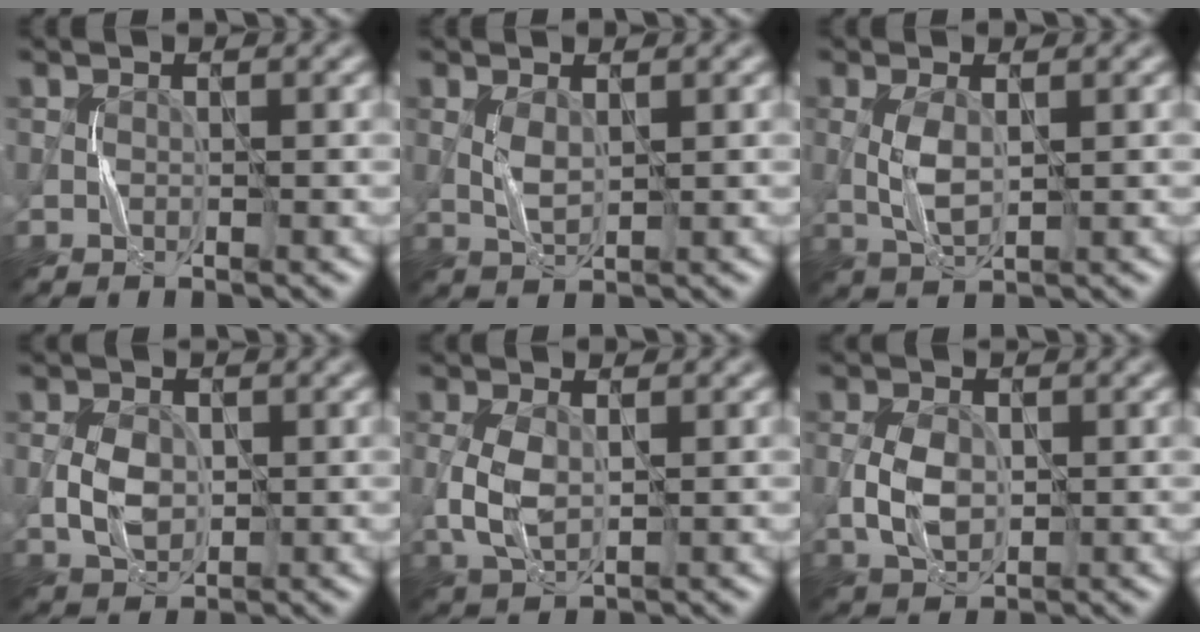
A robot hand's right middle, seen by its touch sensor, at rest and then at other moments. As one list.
[{"total": 1.6, "force": [0.6, 0.7, 1.3], "torque": [-0.031, 0.000, 0.016]}, {"total": 2.6, "force": [0.3, 1.1, 2.3], "torque": [-0.054, 0.000, 0.011]}, {"total": 3.0, "force": [0.0, 2.2, 2.0], "torque": [-0.041, 0.002, 0.001]}, {"total": 3.7, "force": [0.1, 2.3, 2.9], "torque": [-0.076, -0.004, 0.007]}, {"total": 3.5, "force": [-0.1, 2.5, 2.6], "torque": [-0.054, 0.001, -0.001]}]